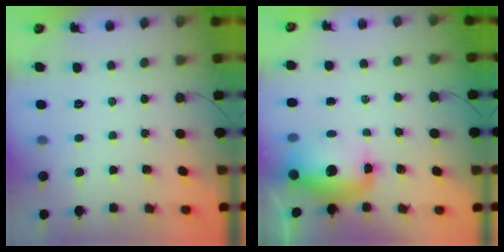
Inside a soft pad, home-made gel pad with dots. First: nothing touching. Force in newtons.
{"total": 13.0, "press": 12.7, "slide": 2.9}